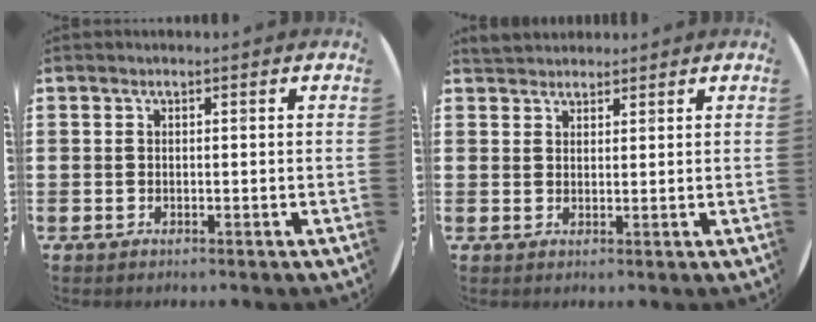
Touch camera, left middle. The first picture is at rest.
{"total": 2.2, "force": [2.1, 0.6, -0.1], "torque": [-0.001, 0.001, 0.041]}